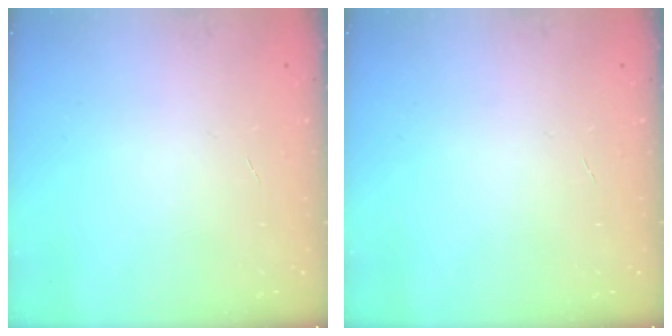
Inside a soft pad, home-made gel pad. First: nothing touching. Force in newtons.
{"total": 0.0}